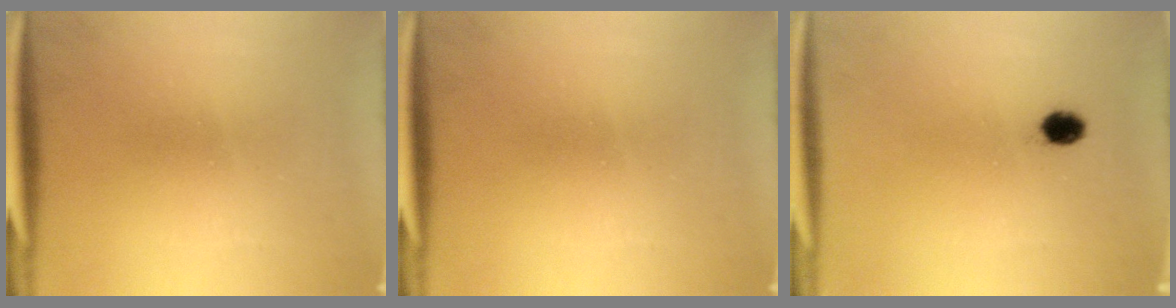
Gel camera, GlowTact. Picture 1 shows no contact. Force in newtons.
{"total": 0.0}
{"total": 2.9}